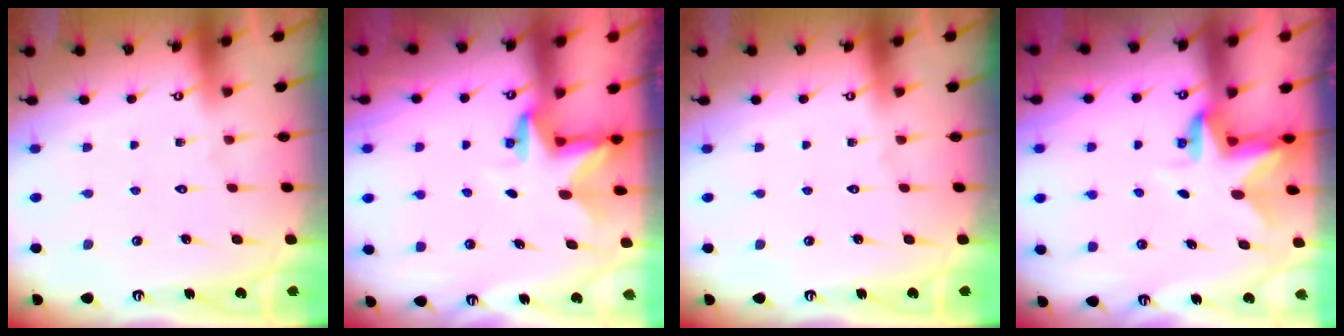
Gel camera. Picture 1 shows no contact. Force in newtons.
{"total": 2.8, "press": 2.8, "slide": 0.2}
{"total": 0.0}
{"total": 3.0, "press": 2.9, "slide": 0.5}